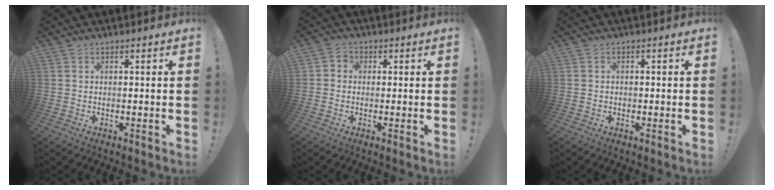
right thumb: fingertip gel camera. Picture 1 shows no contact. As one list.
[{"total": 2.6, "force": [-0.8, 2.3, 1.1], "torque": [-0.021, 0.010, -0.013]}, {"total": 1.3, "force": [-0.7, 1.0, 0.4], "torque": [-0.009, 0.006, -0.012]}]